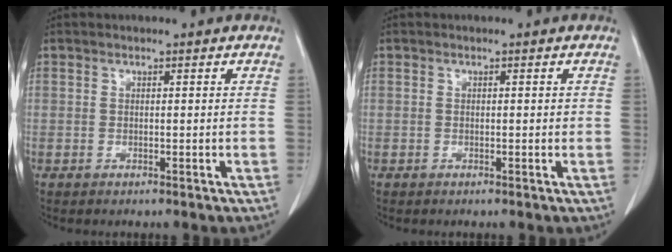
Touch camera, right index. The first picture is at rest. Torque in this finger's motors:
{"motor_torque": [-0.20, 0.09, 0.04, -0.01]}